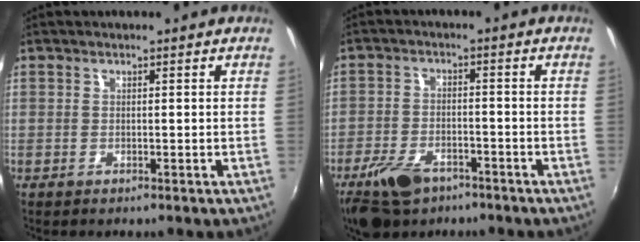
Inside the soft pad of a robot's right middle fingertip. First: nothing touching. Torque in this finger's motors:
{"motor_torque": [0.15, -0.15, 0.07, 0.03]}